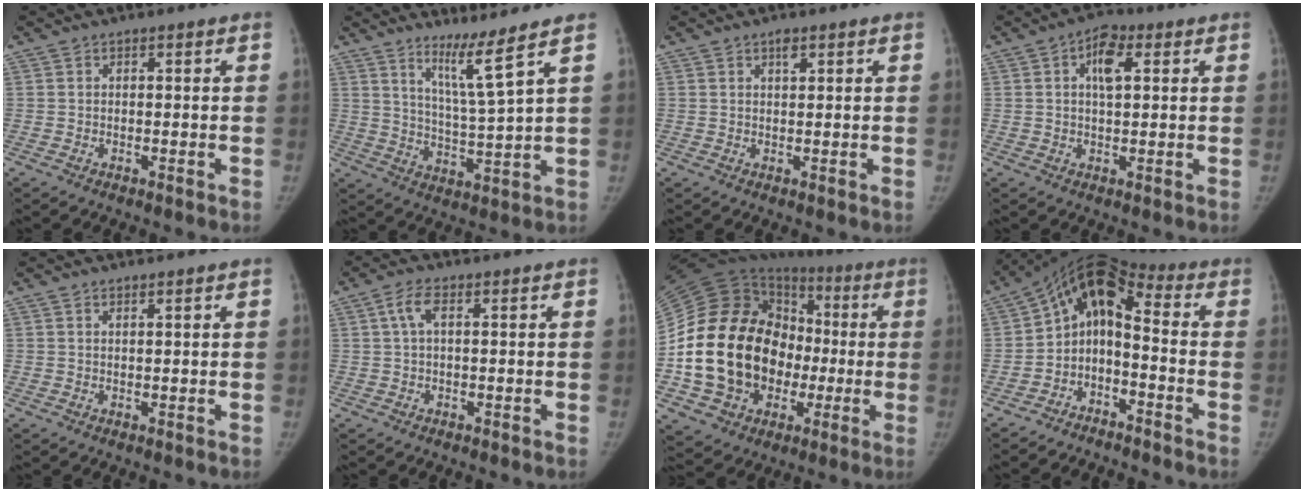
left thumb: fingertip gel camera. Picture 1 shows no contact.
{"total": 7.5, "force": [5.2, -1.4, 5.2], "torque": [-0.094, -0.063, 0.103]}
{"total": 1.6, "force": [0.9, 0.7, 1.1], "torque": [-0.014, -0.002, 0.014]}
{"total": 6.1, "force": [1.7, 3.3, 4.8], "torque": [-0.070, 0.008, 0.023]}
{"total": 0.7, "force": [0.6, 0.1, 0.4], "torque": [-0.007, -0.003, 0.011]}
{"total": 4.1, "force": [1.2, 1.5, 3.6], "torque": [-0.086, 0.015, 0.023]}
{"total": 27.2, "force": [-2.4, 21.1, 17.1], "torque": [-0.292, 0.049, -0.028]}
{"total": 10.5, "force": [-3.4, 6.4, 7.6], "torque": [-0.104, 0.078, -0.071]}